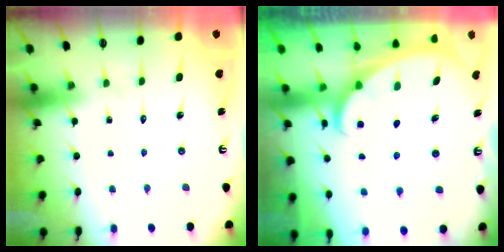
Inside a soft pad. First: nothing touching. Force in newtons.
{"total": 2.4, "press": 2.4, "slide": 0.3}